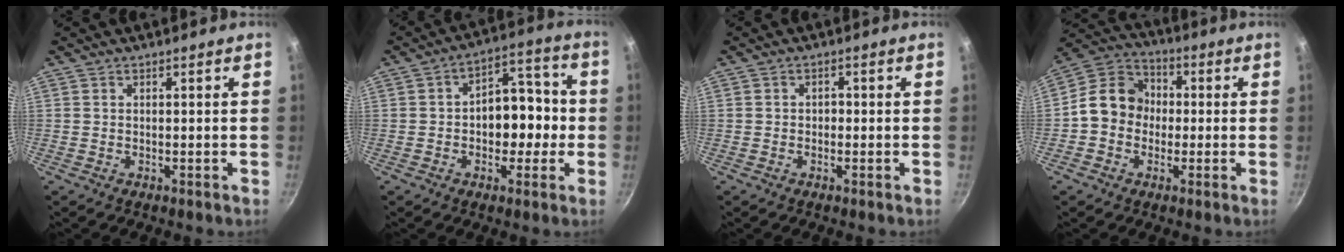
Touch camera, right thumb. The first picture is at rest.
{"total": 11.1, "force": [-1.2, 7.7, 7.9], "torque": [-0.046, 0.044, -0.027]}
{"total": 1.3, "force": [-0.4, 1.1, 0.7], "torque": [-0.006, 0.005, -0.008]}
{"total": 10.7, "force": [-0.6, 9.2, 5.5], "torque": [-0.056, 0.031, -0.035]}